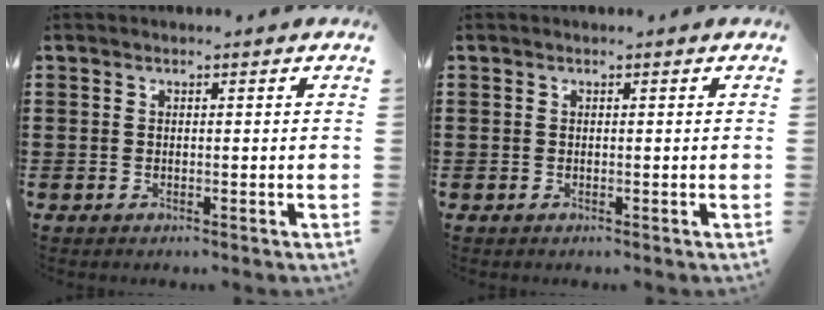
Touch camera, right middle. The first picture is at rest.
{"total": 0.0}